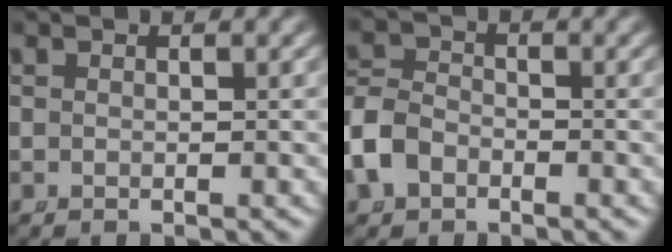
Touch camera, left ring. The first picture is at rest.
{"total": 3.8, "force": [-1.5, 3.0, 1.6], "torque": [-0.054, -0.016, -0.022]}